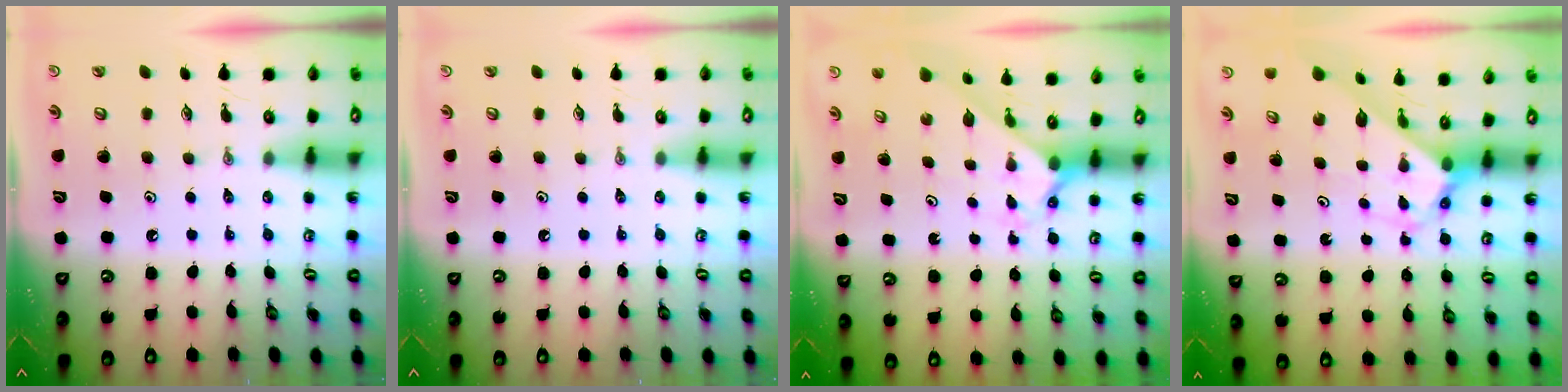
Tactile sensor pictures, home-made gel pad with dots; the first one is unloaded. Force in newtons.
{"total": 0.0}
{"total": 2.3, "press": 2.3, "slide": 0.2}
{"total": 2.9, "press": 2.9, "slide": 0.1}